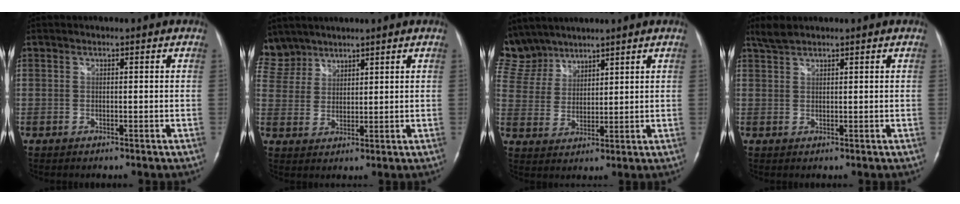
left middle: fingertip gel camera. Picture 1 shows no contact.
{"total": 8.5, "force": [7.1, 4.7, 0.4], "torque": [-0.021, 0.013, 0.150]}
{"total": 10.0, "force": [8.8, 4.8, 0.9], "torque": [-0.037, 0.018, 0.191]}
{"total": 2.3, "force": [2.1, 0.4, 0.9], "torque": [-0.023, 0.013, 0.046]}